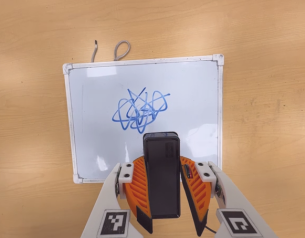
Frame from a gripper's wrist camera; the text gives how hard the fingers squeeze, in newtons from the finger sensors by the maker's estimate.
{"total": 6.7, "left": 6.7, "right": 6.7}